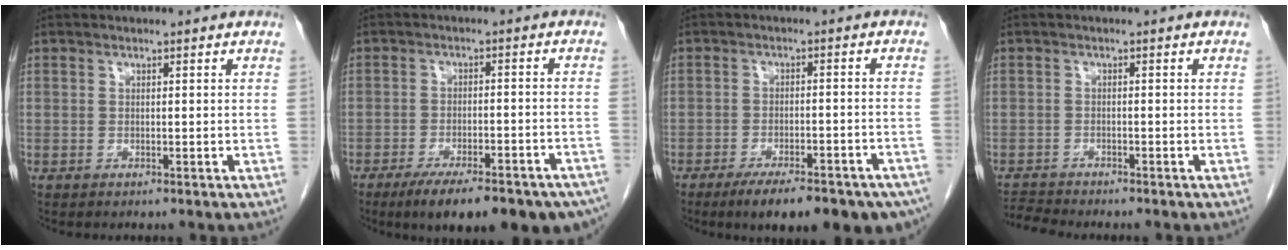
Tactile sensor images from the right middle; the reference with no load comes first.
{"total": 18.6, "force": [-14.2, 5.1, 11.0], "torque": [-0.110, 0.002, -0.185]}
{"total": 16.7, "force": [-12.4, 5.0, 10.0], "torque": [-0.093, 0.003, -0.161]}
{"total": 3.1, "force": [-3.0, -0.4, 0.0], "torque": [0.000, -0.017, -0.055]}